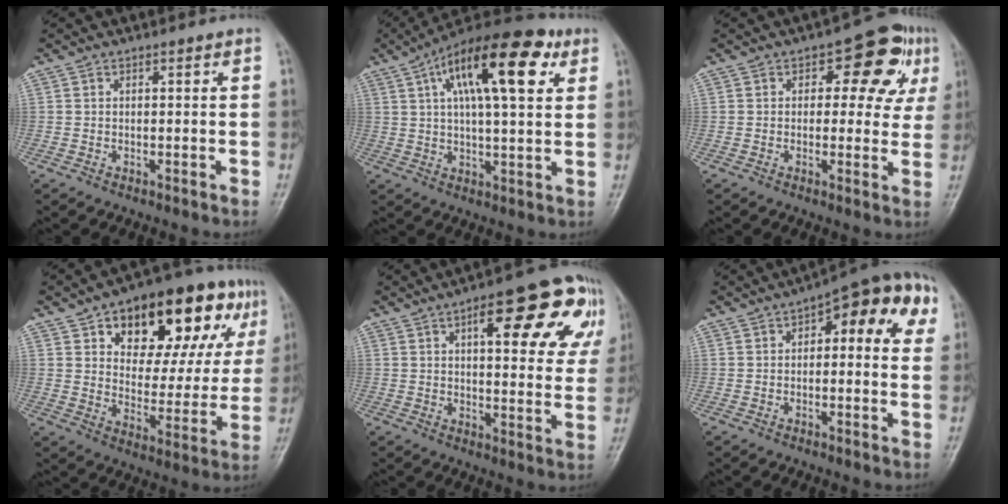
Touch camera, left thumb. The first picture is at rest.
{"total": 19.7, "force": [7.8, 7.0, 16.6], "torque": [-0.253, 0.008, 0.117]}
{"total": 10.5, "force": [3.4, 6.2, 7.8], "torque": [-0.042, 0.011, 0.033]}
{"total": 24.4, "force": [11.8, 11.8, 17.8], "torque": [-0.205, -0.005, 0.174]}
{"total": 19.4, "force": [8.1, 6.8, 16.2], "torque": [-0.172, -0.002, 0.099]}
{"total": 13.9, "force": [4.5, 5.9, 11.8], "torque": [-0.105, 0.024, 0.044]}